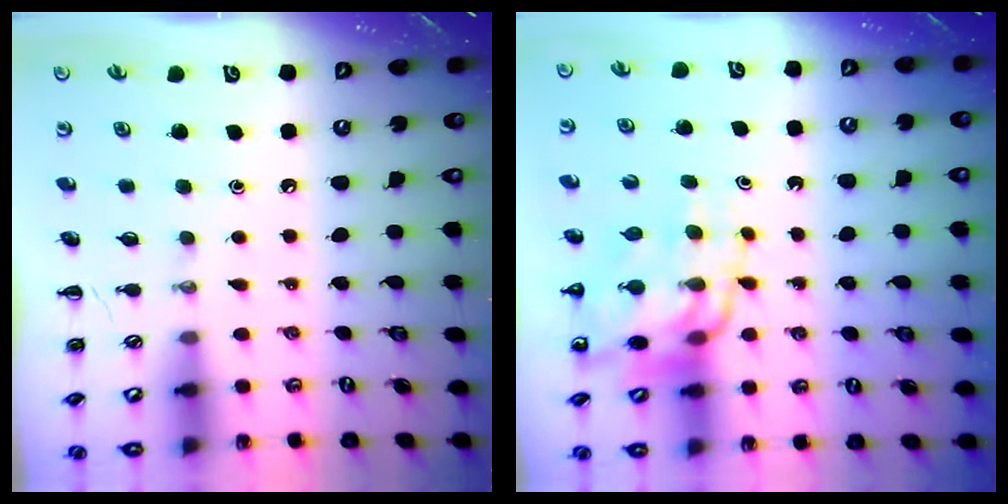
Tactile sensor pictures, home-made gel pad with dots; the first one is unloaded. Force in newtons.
{"total": 13.3, "press": 12.9, "slide": 3.3}